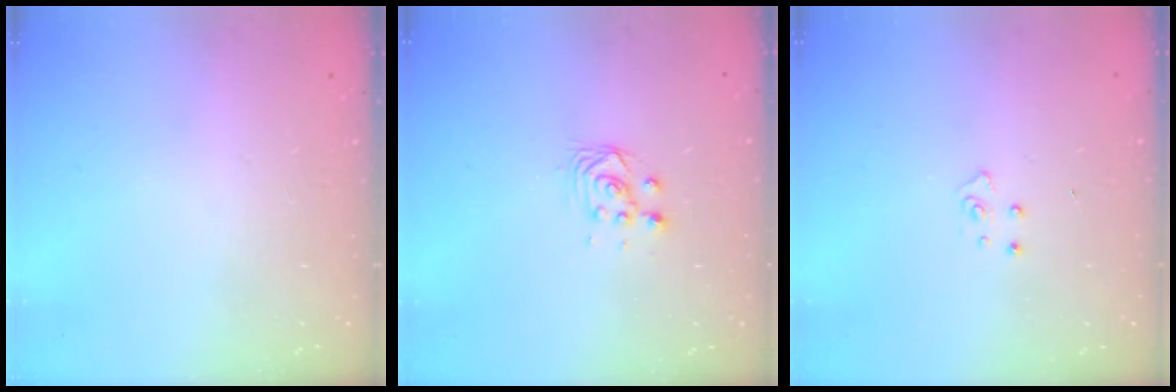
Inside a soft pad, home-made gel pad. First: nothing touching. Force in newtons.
{"total": 3.0, "press": 3.0, "slide": 0.1}
{"total": 3.9, "press": 3.9, "slide": 0.3}